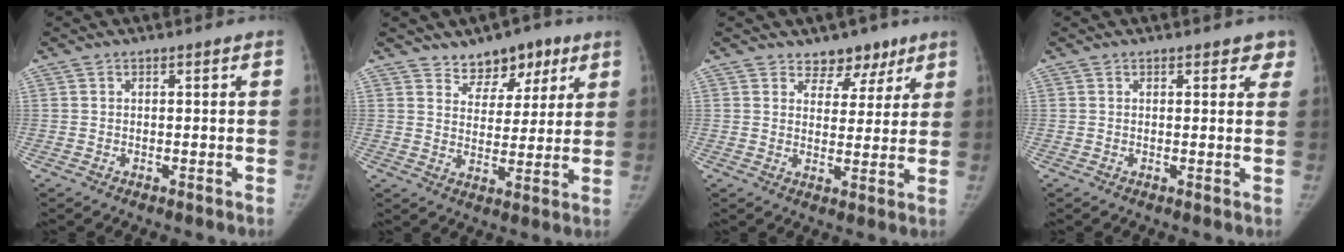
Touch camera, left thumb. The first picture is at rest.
{"total": 8.2, "force": [5.6, 5.1, 3.0], "torque": [0.000, -0.030, 0.089]}
{"total": 6.0, "force": [4.3, 3.9, 1.4], "torque": [0.024, -0.023, 0.065]}
{"total": 3.1, "force": [2.2, 1.5, 1.5], "torque": [0.018, -0.006, 0.020]}